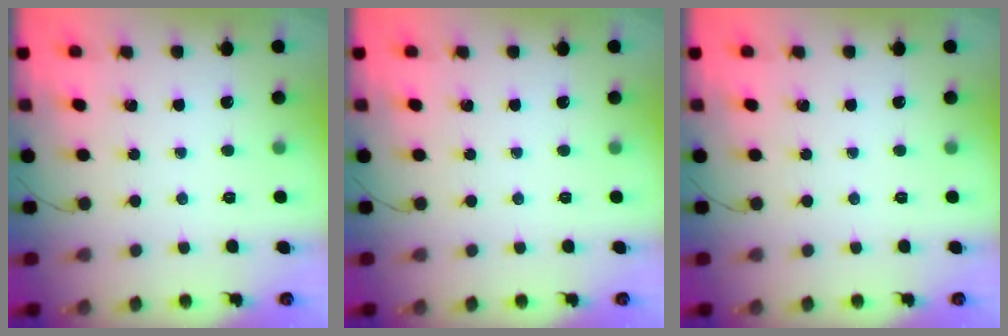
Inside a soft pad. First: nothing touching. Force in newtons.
{"total": 0.0}
{"total": 0.0}